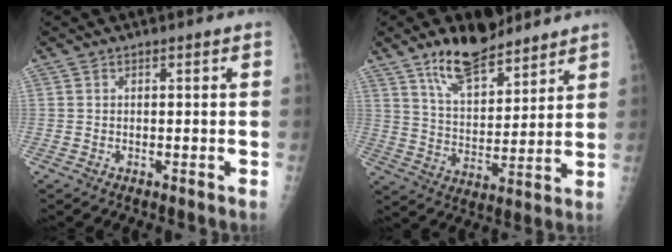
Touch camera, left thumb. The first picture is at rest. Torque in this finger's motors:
{"motor_torque": [0.22, 0.19, 0.23, -0.04, 0.11]}